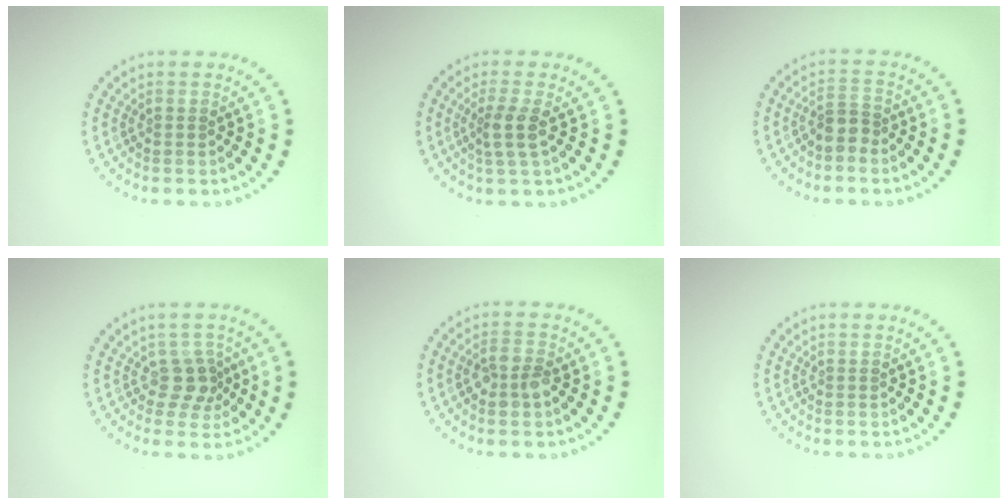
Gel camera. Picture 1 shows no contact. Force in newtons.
{"total": 2.3, "press": 1.9, "slide": 1.3}
{"total": 2.1, "press": 1.7, "slide": 1.3}
{"total": 2.3, "press": 1.9, "slide": 1.3}
{"total": 2.3, "press": 2.2, "slide": 0.6}
{"total": 0.0}